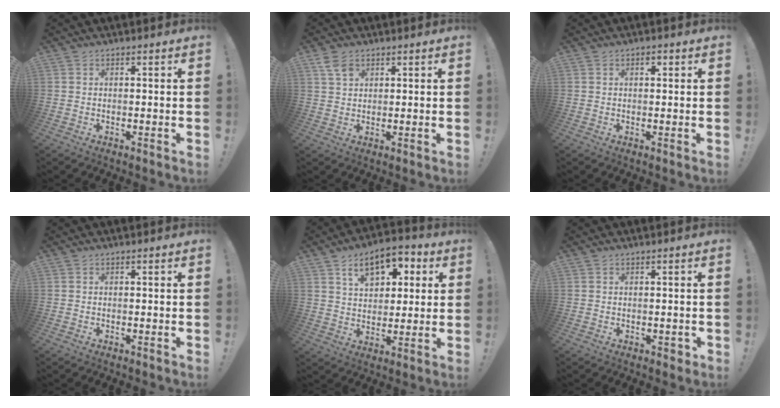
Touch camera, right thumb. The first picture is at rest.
{"total": 4.1, "force": [2.3, 2.6, 2.3], "torque": [-0.038, -0.005, 0.045]}
{"total": 1.2, "force": [0.5, 0.8, 0.7], "torque": [-0.008, 0.001, 0.006]}
{"total": 0.0}
{"total": 12.5, "force": [6.0, 8.1, 7.4], "torque": [-0.106, -0.020, 0.107]}
{"total": 1.6, "force": [0.0, 1.2, 1.0], "torque": [-0.005, 0.000, -0.002]}